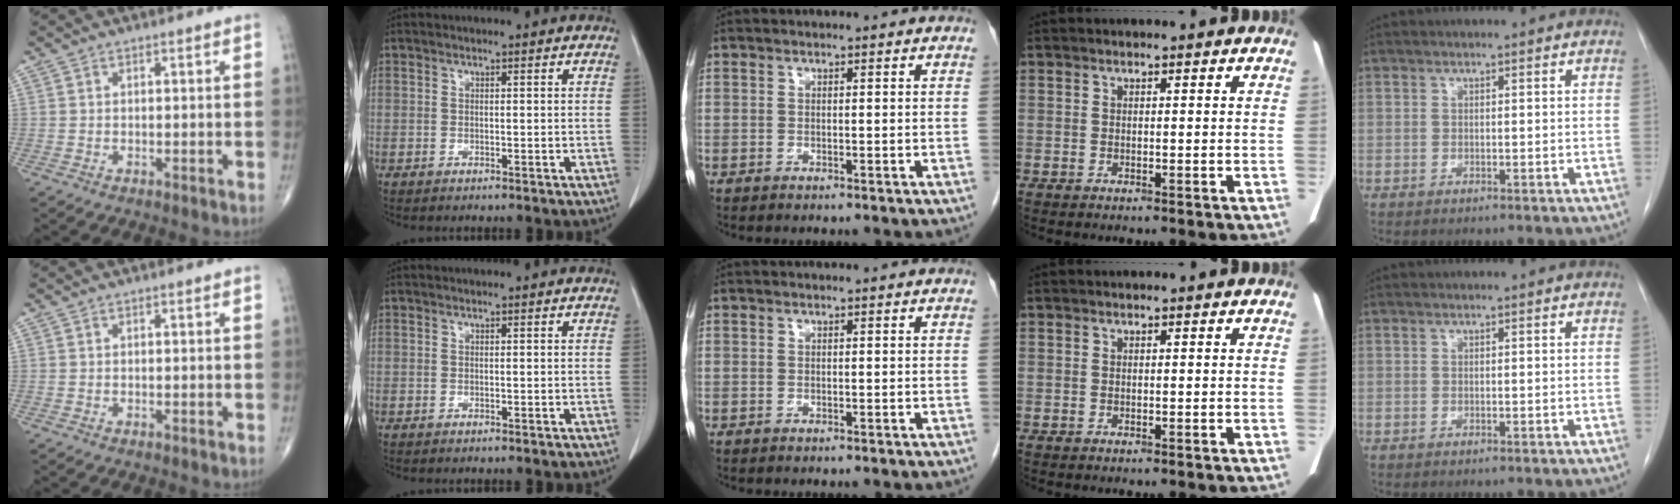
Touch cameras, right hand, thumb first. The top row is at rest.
{}